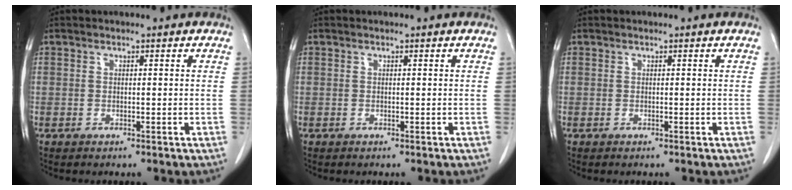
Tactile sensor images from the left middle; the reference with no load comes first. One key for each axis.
{"total": 0.0}
{"total": 0.0}